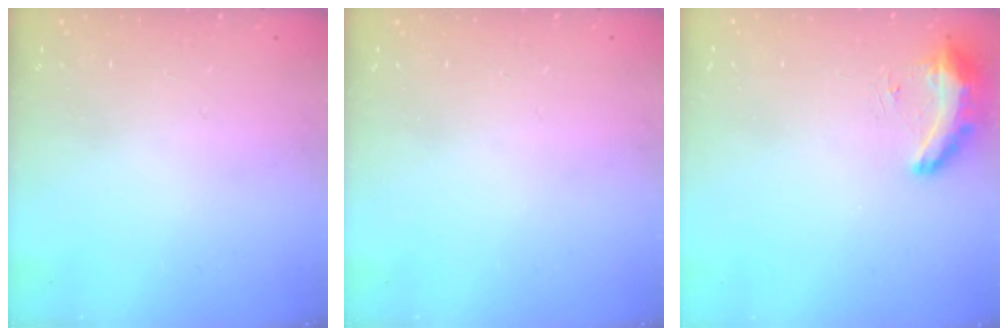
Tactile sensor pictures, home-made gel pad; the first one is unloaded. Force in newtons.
{"total": 13.4, "press": 3.0, "slide": 13.1}
{"total": 17.3, "press": 10.6, "slide": 13.6}